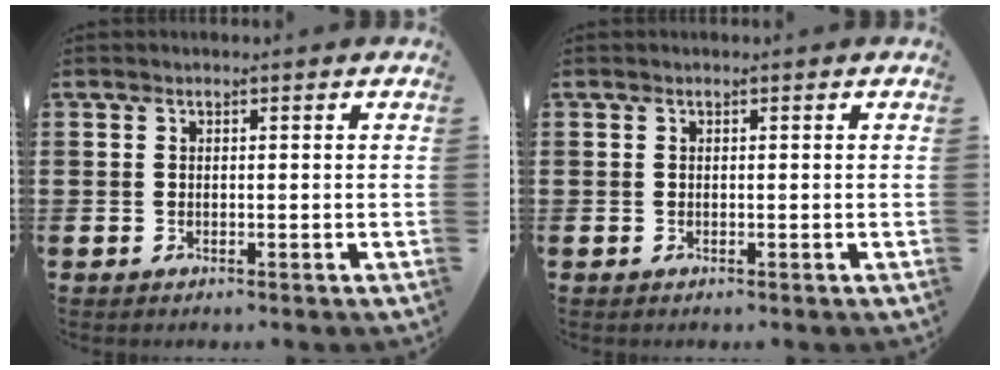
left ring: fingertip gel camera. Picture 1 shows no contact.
{"total": 0.0}